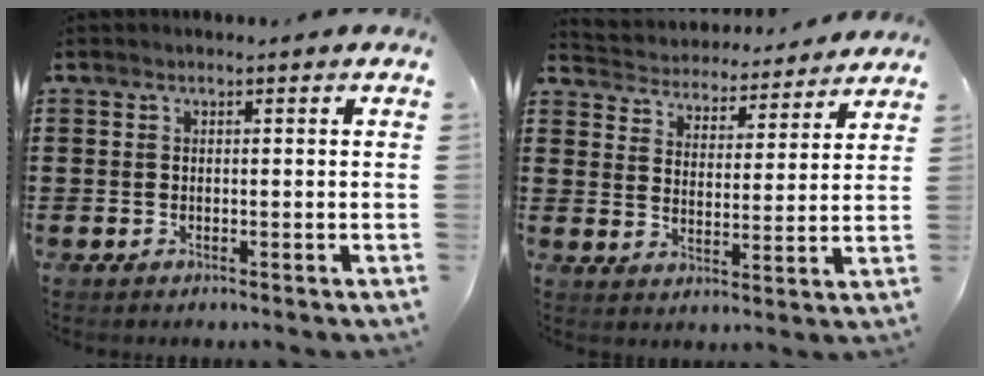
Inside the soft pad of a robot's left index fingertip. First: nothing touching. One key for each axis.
{"total": 4.3, "fx": 4.3, "fy": 0.2, "fz": -0.4, "tx": -0.019, "ty": -0.036, "tz": 0.070}